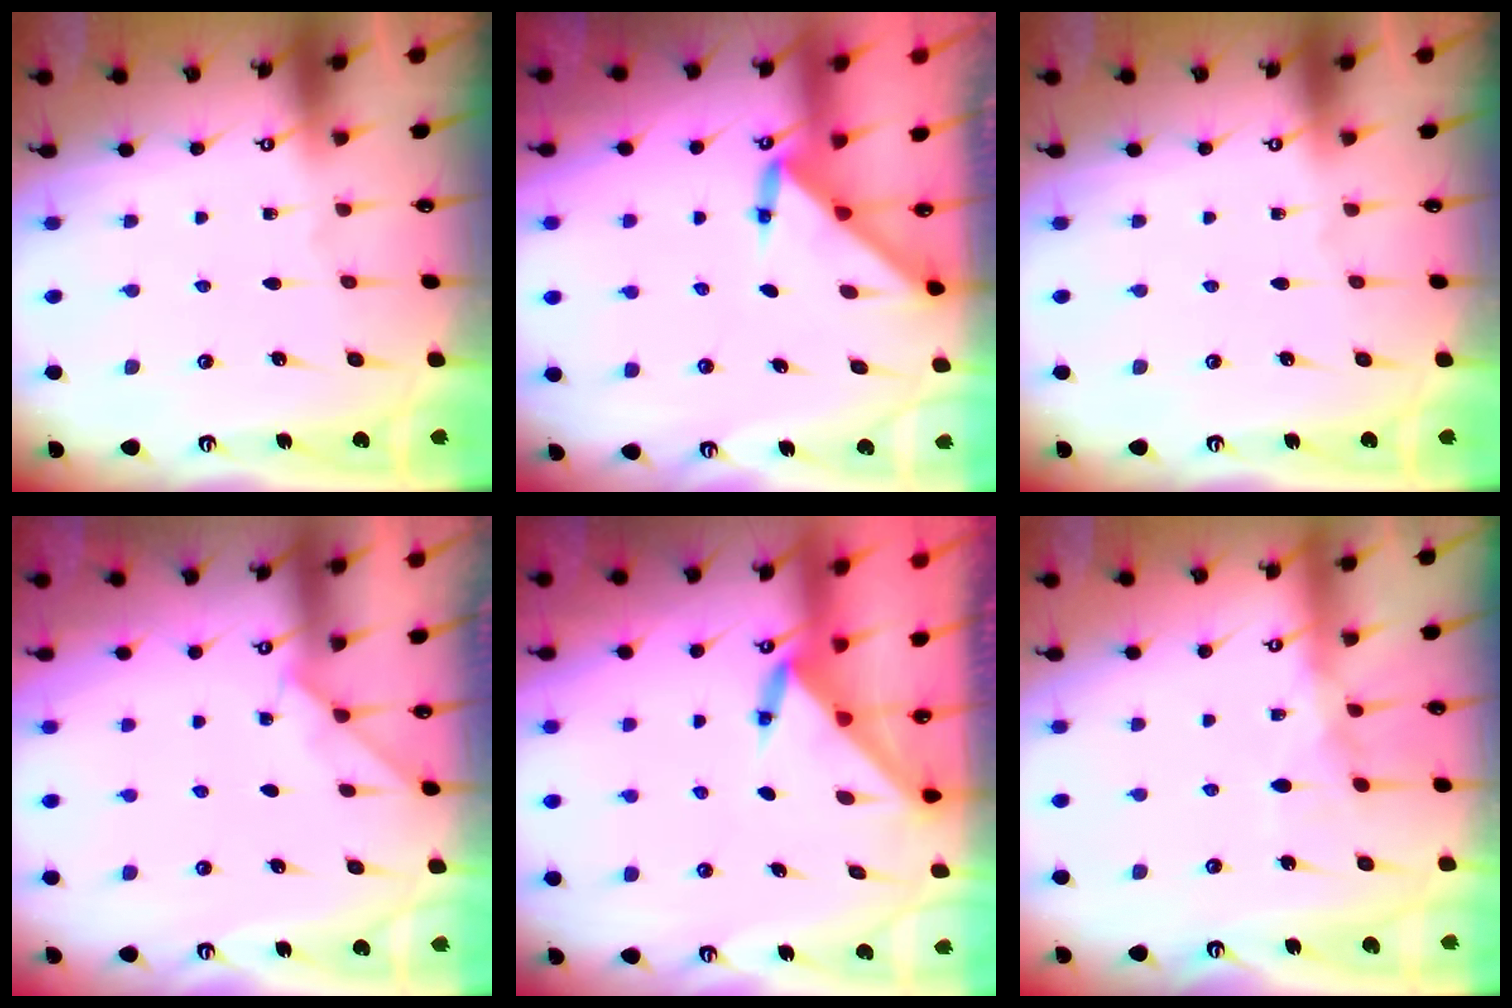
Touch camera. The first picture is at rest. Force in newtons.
{"total": 3.0, "press": 3.0, "slide": 0.3}
{"total": 0.0}
{"total": 2.4, "press": 2.3, "slide": 0.4}
{"total": 3.5, "press": 3.5, "slide": 0.3}
{"total": 9.1, "press": 9.1, "slide": 0.8}